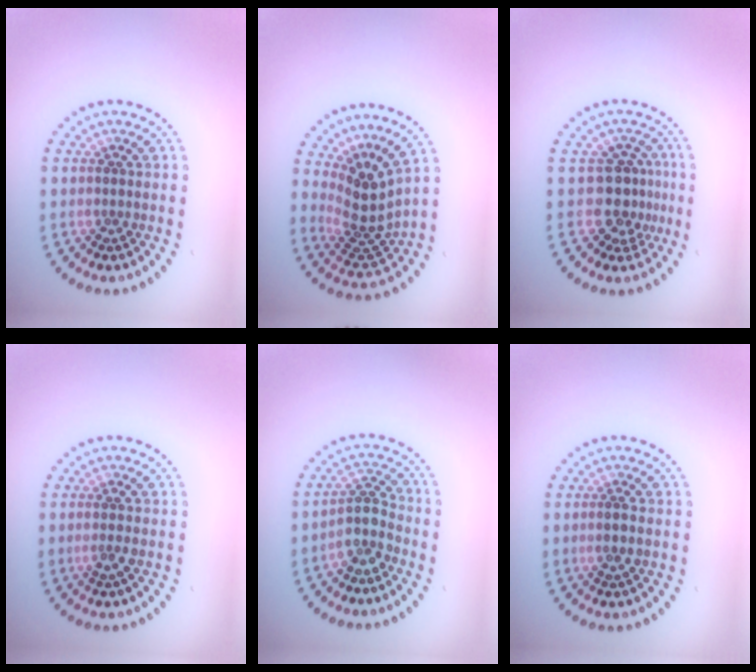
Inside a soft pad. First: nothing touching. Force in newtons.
{"total": 3.9, "press": 2.7, "slide": 2.8}
{"total": 3.3, "press": 2.7, "slide": 1.9}
{"total": 1.3, "press": 1.1, "slide": 0.7}
{"total": 2.7, "press": 2.1, "slide": 1.7}
{"total": 1.0, "press": 0.8, "slide": 0.5}